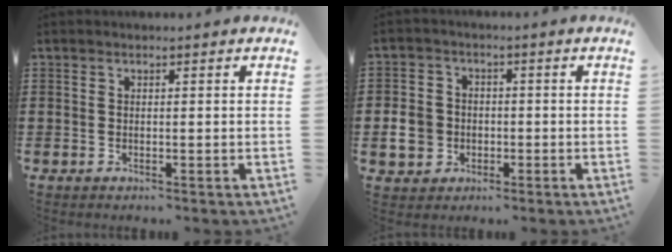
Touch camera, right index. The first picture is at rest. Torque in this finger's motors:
{"motor_torque": [-0.67, 0.84, -1.05, -0.21]}